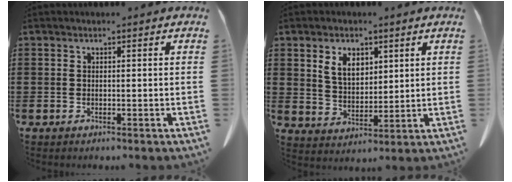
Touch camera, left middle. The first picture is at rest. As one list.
[{"total": 5.5, "force": [3.3, 3.5, 2.8], "torque": [-0.062, 0.007, 0.060]}]